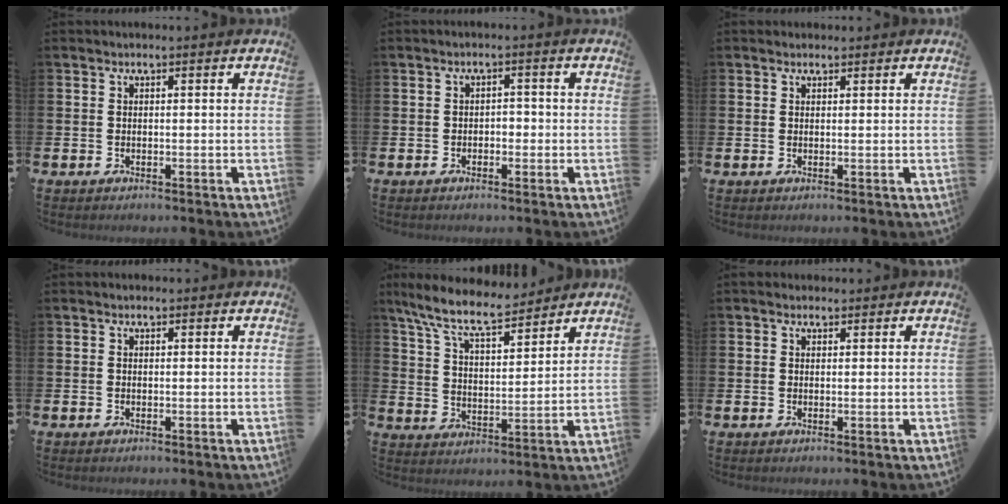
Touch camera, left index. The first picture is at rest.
{"total": 1.3, "force": [-0.7, 0.9, 0.6], "torque": [-0.005, 0.001, -0.018]}
{"total": 1.0, "force": [0.9, 0.4, 0.0], "torque": [0.007, 0.001, 0.015]}
{"total": 0.0}
{"total": 9.6, "force": [8.6, 2.1, 3.8], "torque": [-0.112, -0.041, 0.156]}
{"total": 1.3, "force": [1.1, 0.7, 0.2], "torque": [0.012, 0.002, 0.017]}